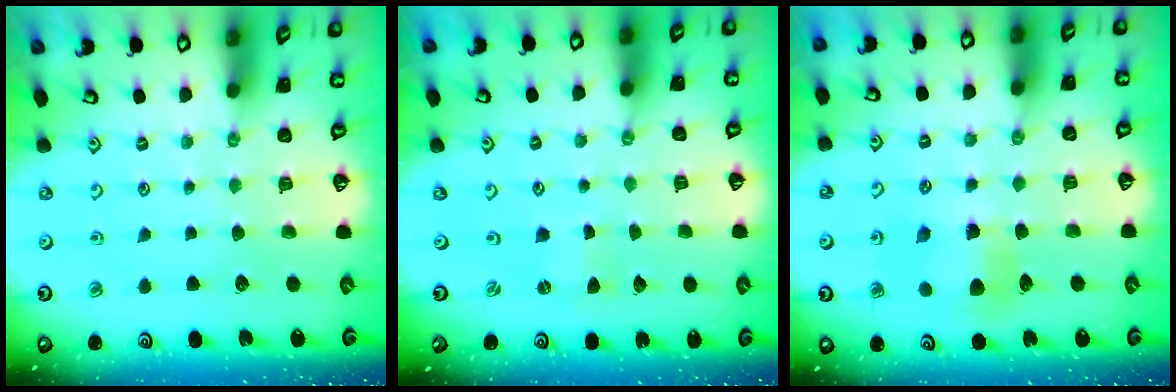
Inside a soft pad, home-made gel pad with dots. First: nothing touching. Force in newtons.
{"total": 0.0}
{"total": 7.1, "press": 7.1, "slide": 0.5}